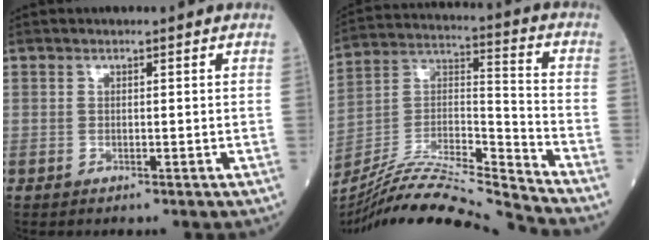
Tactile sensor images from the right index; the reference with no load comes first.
{"total": 20.1, "force": [-18.9, -1.5, 6.5], "torque": [-0.136, 0.012, -0.332]}